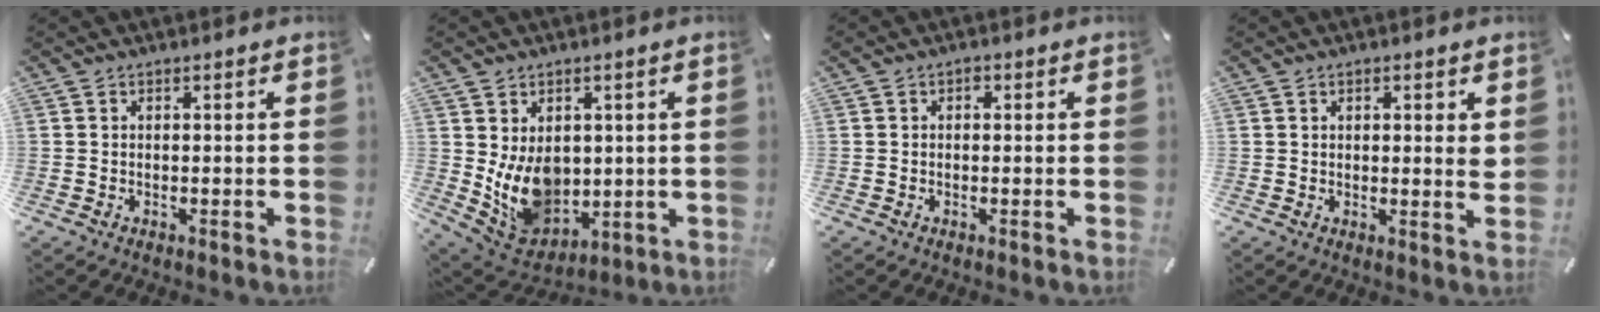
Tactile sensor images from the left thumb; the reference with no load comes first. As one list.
[{"total": 11.1, "force": [1.5, 9.1, 6.1], "torque": [-0.119, -0.023, 0.037]}, {"total": 1.4, "force": [0.0, 1.2, 0.8], "torque": [-0.017, 0.008, -0.001]}, {"total": 2.2, "force": [1.0, 1.1, 1.6], "torque": [-0.024, -0.001, 0.016]}]